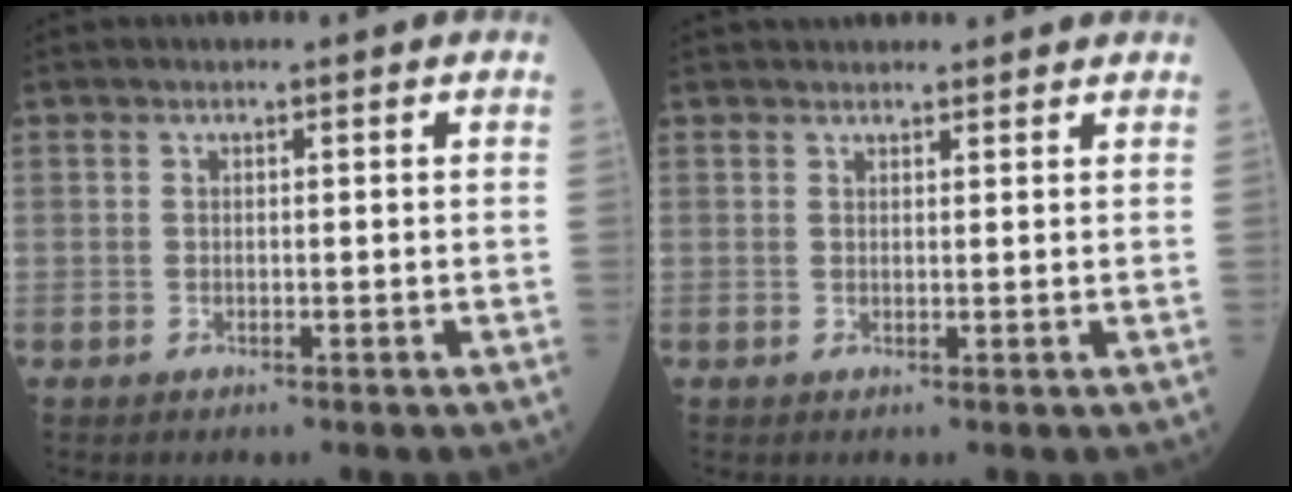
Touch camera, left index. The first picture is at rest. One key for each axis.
{"total": 5.8, "fx": 5.5, "fy": 1.3, "fz": 1.3, "tx": -0.008, "ty": 0.032, "tz": 0.066}